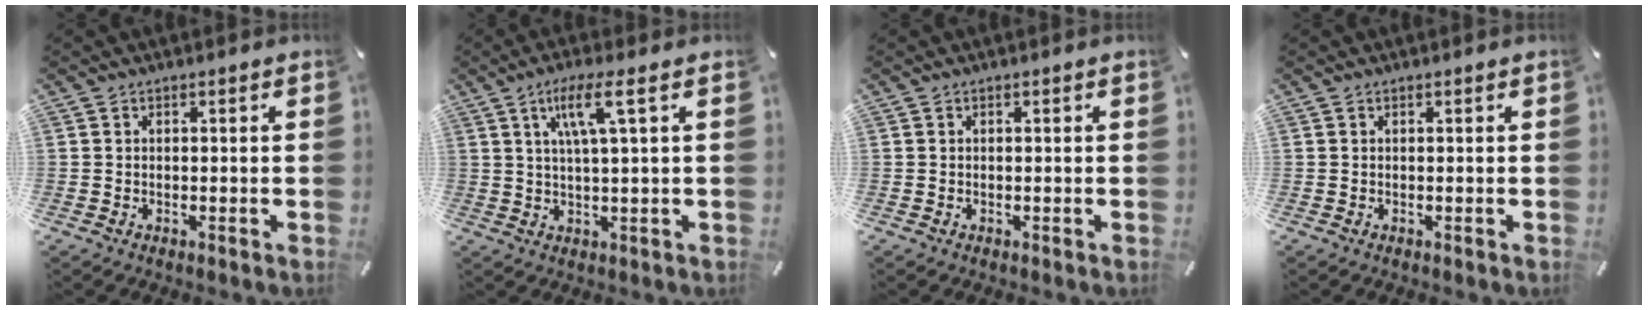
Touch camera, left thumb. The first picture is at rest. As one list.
[{"total": 7.7, "force": [2.8, 0.7, 7.1], "torque": [-0.145, 0.003, 0.043]}, {"total": 0.0}, {"total": 0.0}]